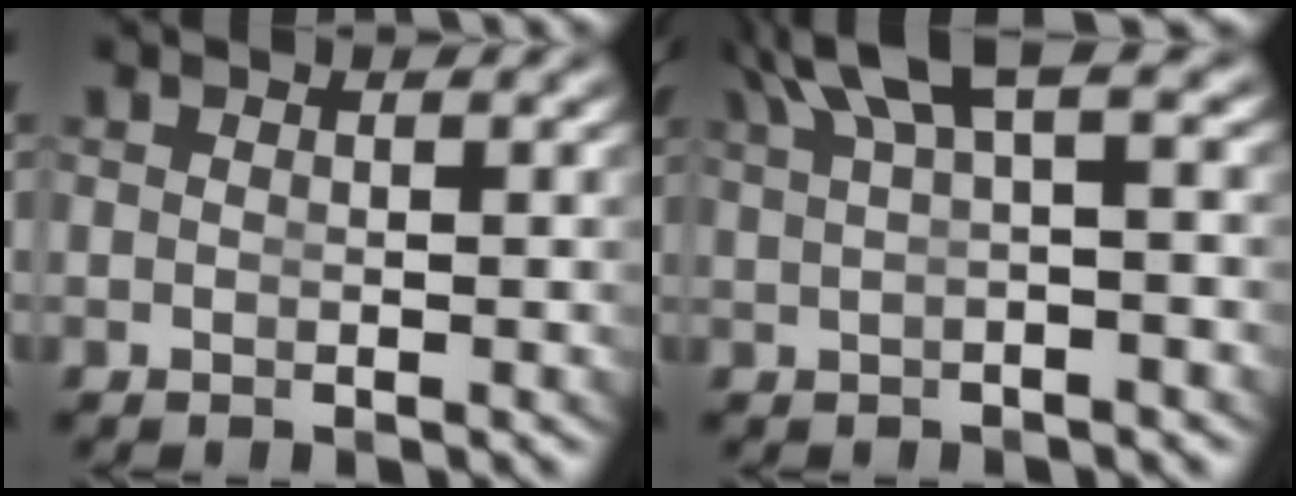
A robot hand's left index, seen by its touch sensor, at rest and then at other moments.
{"total": 4.8, "force": [2.5, 1.2, 3.9], "torque": [-0.063, 0.011, 0.045]}